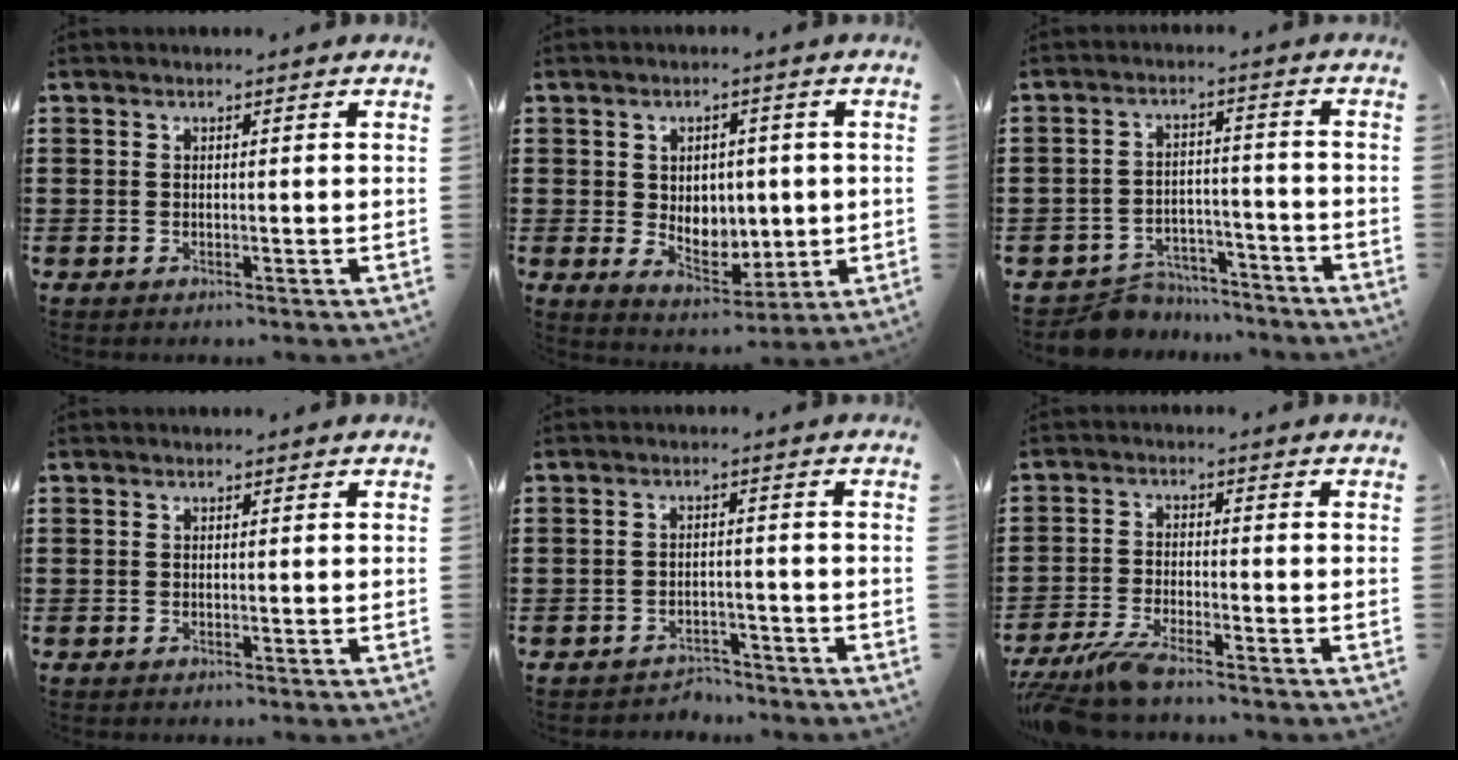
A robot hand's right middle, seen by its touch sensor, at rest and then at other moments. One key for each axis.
{"total": 5.3, "fx": 0.9, "fy": 4.2, "fz": 3.1, "tx": -0.059, "ty": 0.000, "tz": 0.014}
{"total": 5.7, "fx": -5.6, "fy": 1.1, "fz": 0.2, "tx": -0.011, "ty": 0.012, "tz": -0.113}
{"total": 0.0}
{"total": 2.6, "fx": -2.5, "fy": 0.5, "fz": -0.3, "tx": -0.004, "ty": 0.001, "tz": -0.056}
{"total": 5.3, "fx": -4.5, "fy": 0.3, "fz": 2.6, "tx": -0.077, "ty": -0.019, "tz": -0.093}